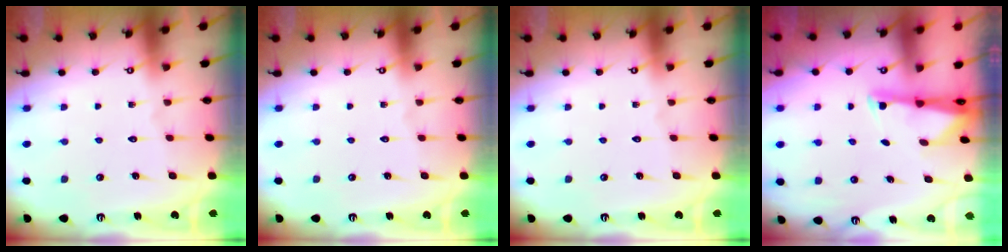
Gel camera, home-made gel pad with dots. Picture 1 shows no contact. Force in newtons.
{"total": 0.0}
{"total": 0.0}
{"total": 1.9, "press": 1.8, "slide": 0.4}